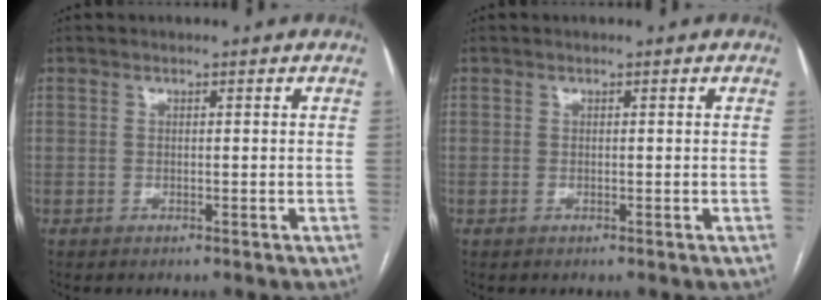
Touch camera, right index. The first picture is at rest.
{"total": 0.0}